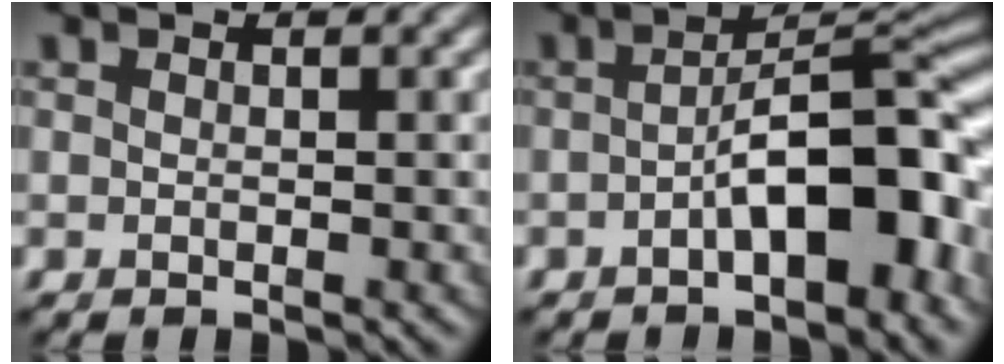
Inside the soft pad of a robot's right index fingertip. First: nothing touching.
{"total": 8.9, "force": [-2.6, 3.4, 7.9], "torque": [-0.106, 0.020, -0.045]}